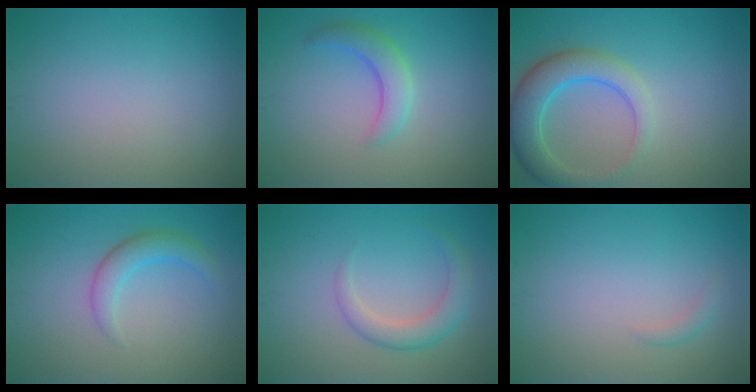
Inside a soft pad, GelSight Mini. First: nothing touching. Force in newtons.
{"total": 2.9, "press": 2.9, "slide": 0.2}
{"total": 5.1, "press": 5.1, "slide": 0.5}
{"total": 2.5, "press": 2.5, "slide": 0.0}
{"total": 2.8, "press": 2.8, "slide": 0.2}
{"total": 0.8, "press": 0.8, "slide": 0.1}